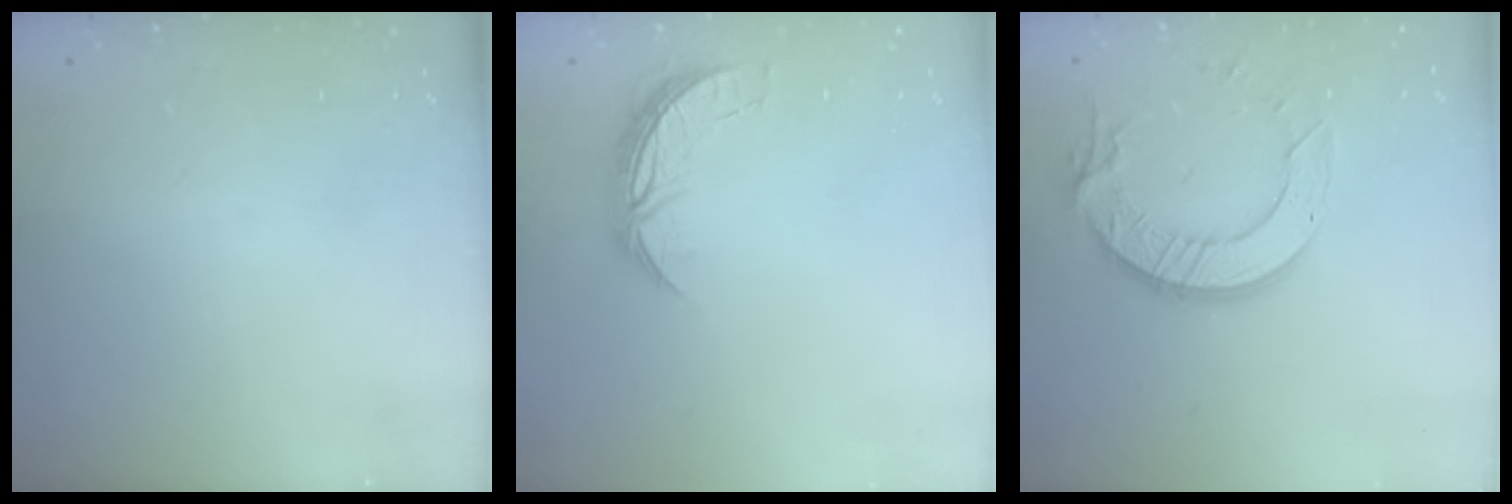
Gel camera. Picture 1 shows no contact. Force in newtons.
{"total": 7.4, "press": 7.4, "slide": 0.5}
{"total": 12.7, "press": 12.6, "slide": 1.2}